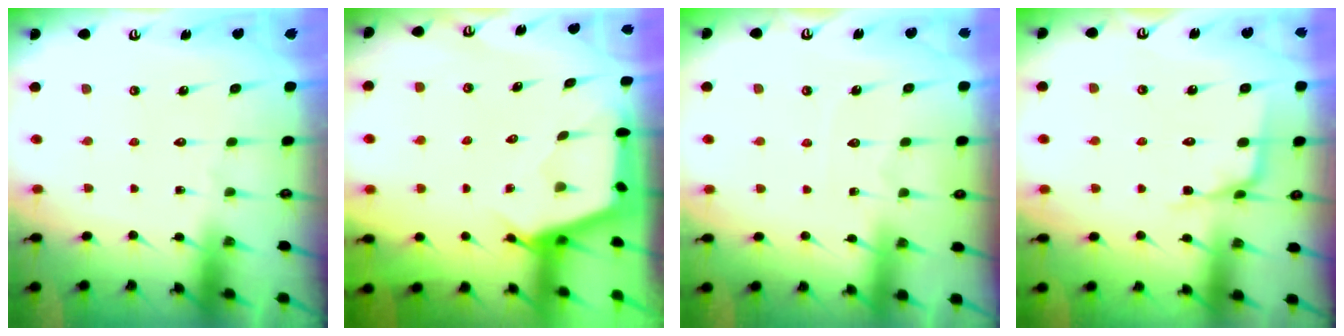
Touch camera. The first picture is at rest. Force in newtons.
{"total": 2.7, "press": 2.7, "slide": 0.3}
{"total": 3.0, "press": 3.0, "slide": 0.3}
{"total": 3.7, "press": 3.6, "slide": 0.5}